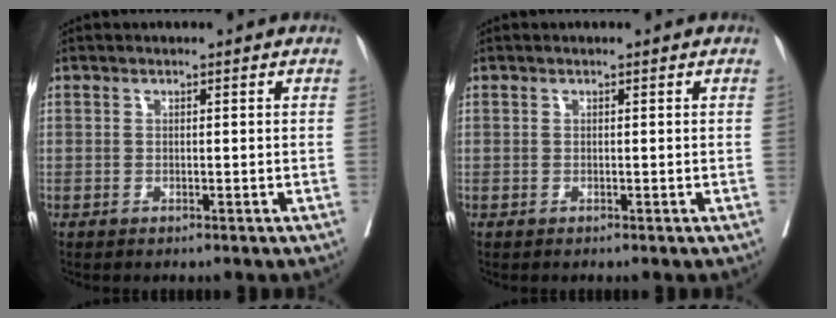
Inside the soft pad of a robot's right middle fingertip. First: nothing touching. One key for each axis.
{"total": 0.0}